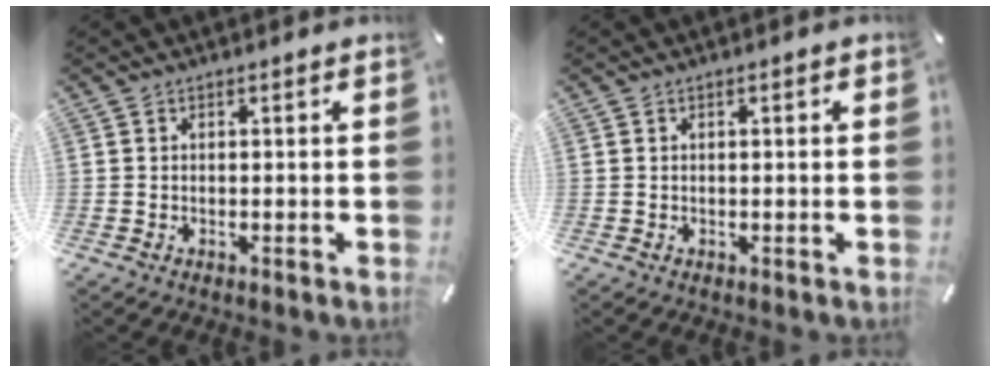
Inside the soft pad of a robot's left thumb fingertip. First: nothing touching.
{"total": 1.0, "force": [0.1, 0.2, 1.0], "torque": [-0.018, 0.000, 0.002]}